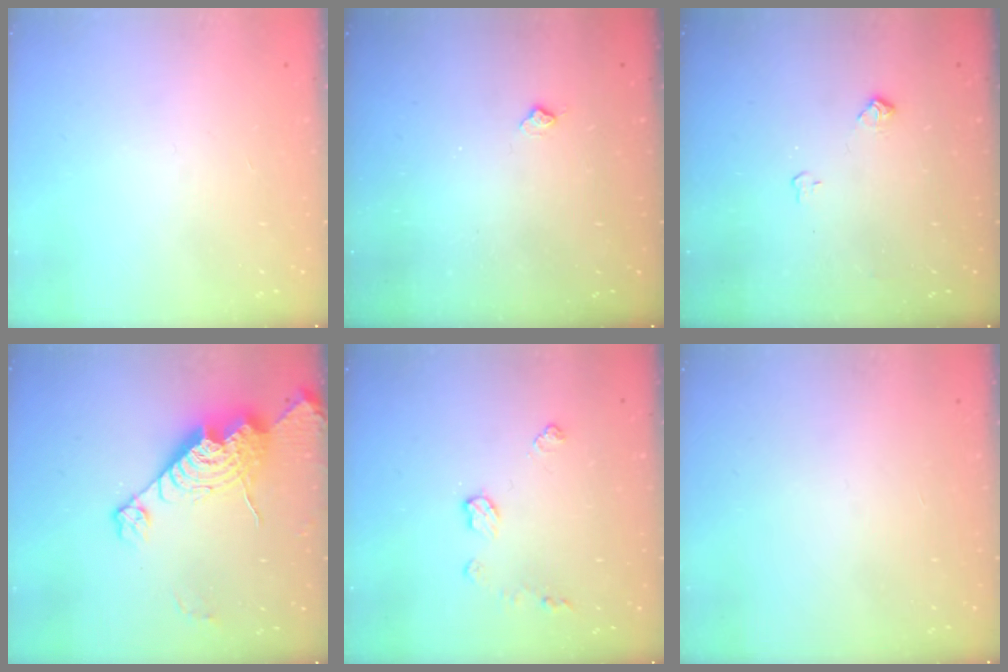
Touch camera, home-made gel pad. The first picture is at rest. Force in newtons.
{"total": 4.7, "press": 4.7, "slide": 0.6}
{"total": 5.7, "press": 5.7, "slide": 0.7}
{"total": 17.6, "press": 17.5, "slide": 1.8}
{"total": 6.5, "press": 6.5, "slide": 0.2}
{"total": 0.0}